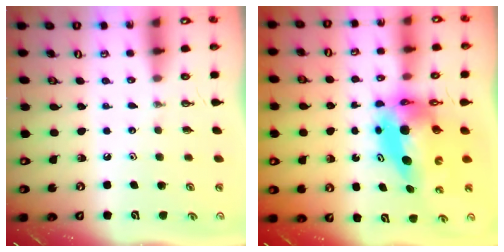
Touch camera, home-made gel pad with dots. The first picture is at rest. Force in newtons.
{"total": 9.2, "press": 9.2, "slide": 0.6}